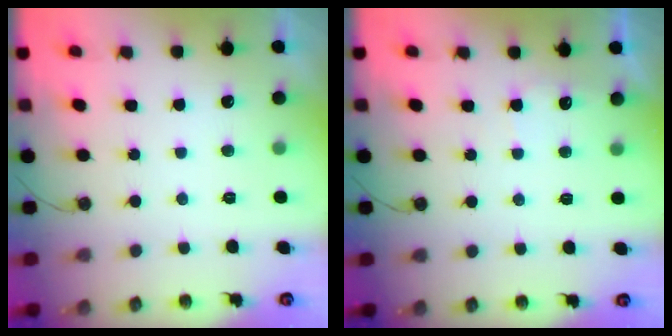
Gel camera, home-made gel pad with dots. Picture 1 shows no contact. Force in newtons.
{"total": 3.0, "press": 3.0, "slide": 0.3}